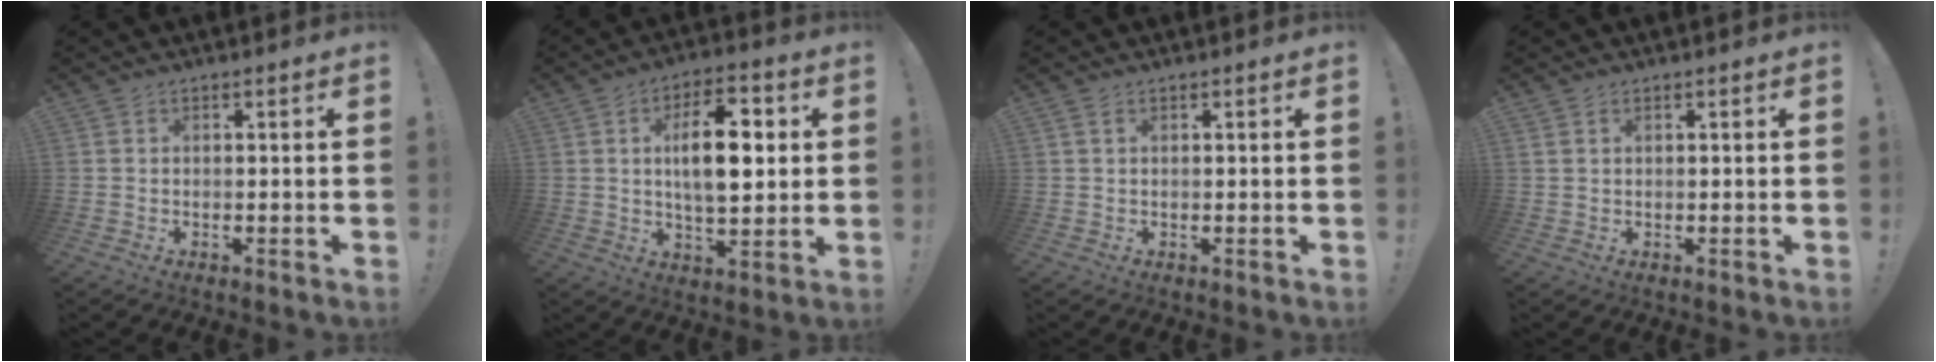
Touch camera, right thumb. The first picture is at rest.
{"total": 14.6, "force": [2.4, 7.0, 12.6], "torque": [-0.188, 0.002, 0.037]}
{"total": 1.2, "force": [0.6, 0.5, 0.9], "torque": [-0.021, 0.003, 0.013]}
{"total": 1.0, "force": [0.7, 0.6, 0.5], "torque": [-0.014, 0.002, 0.013]}